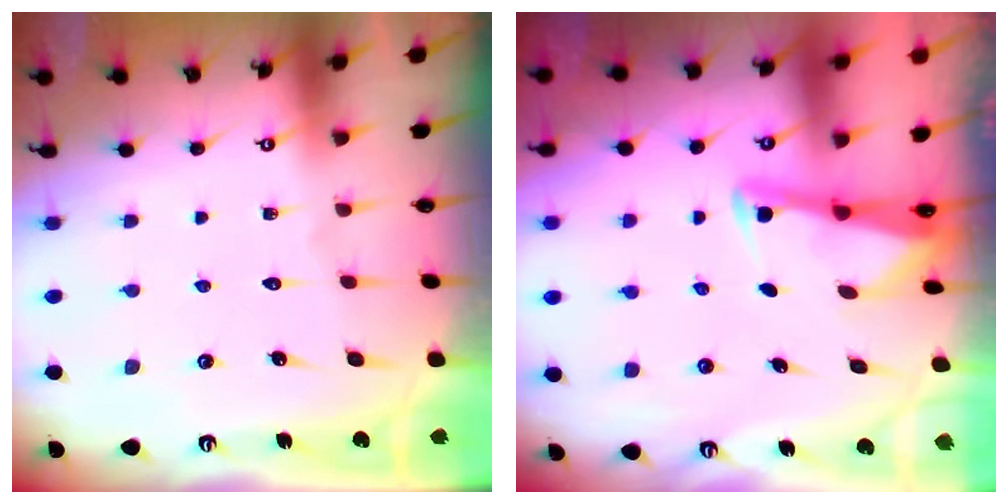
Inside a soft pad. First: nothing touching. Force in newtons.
{"total": 2.7, "press": 2.7, "slide": 0.2}